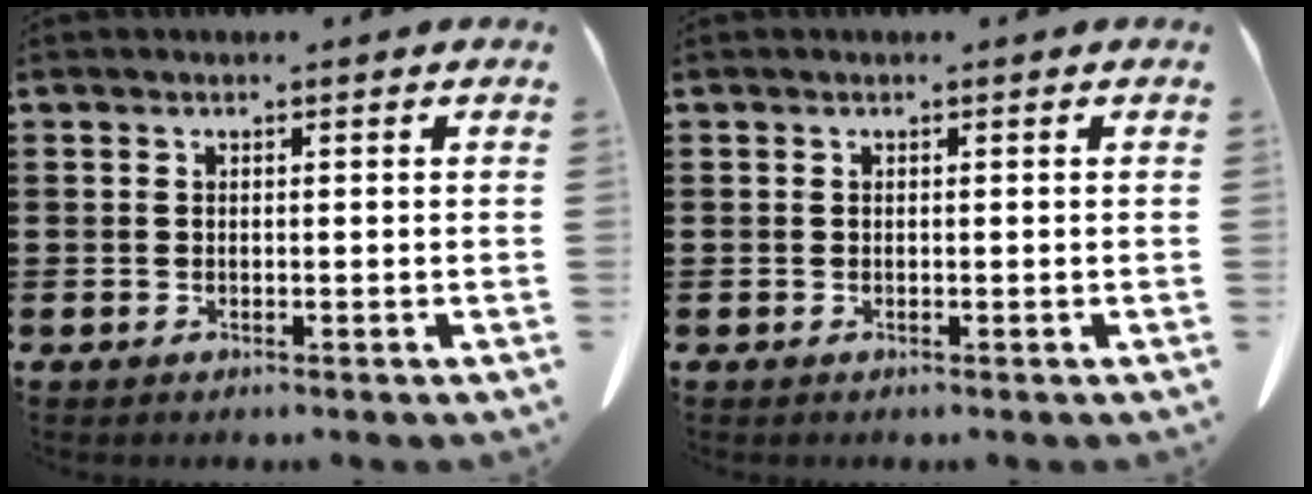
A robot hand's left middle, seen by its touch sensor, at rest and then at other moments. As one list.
[{"total": 0.0}]